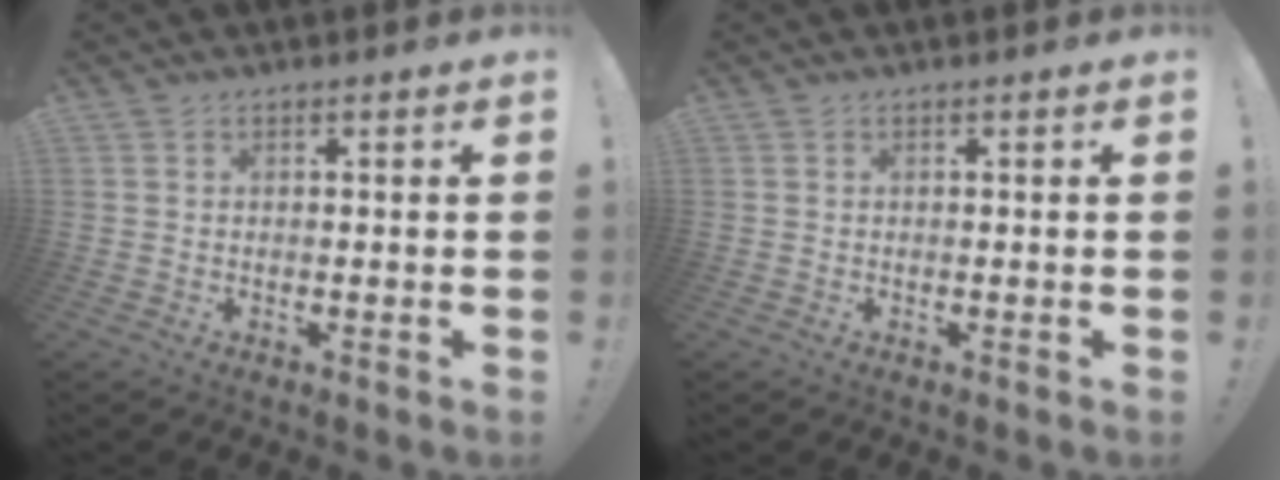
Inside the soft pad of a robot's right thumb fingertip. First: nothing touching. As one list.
[{"total": 0.0}]